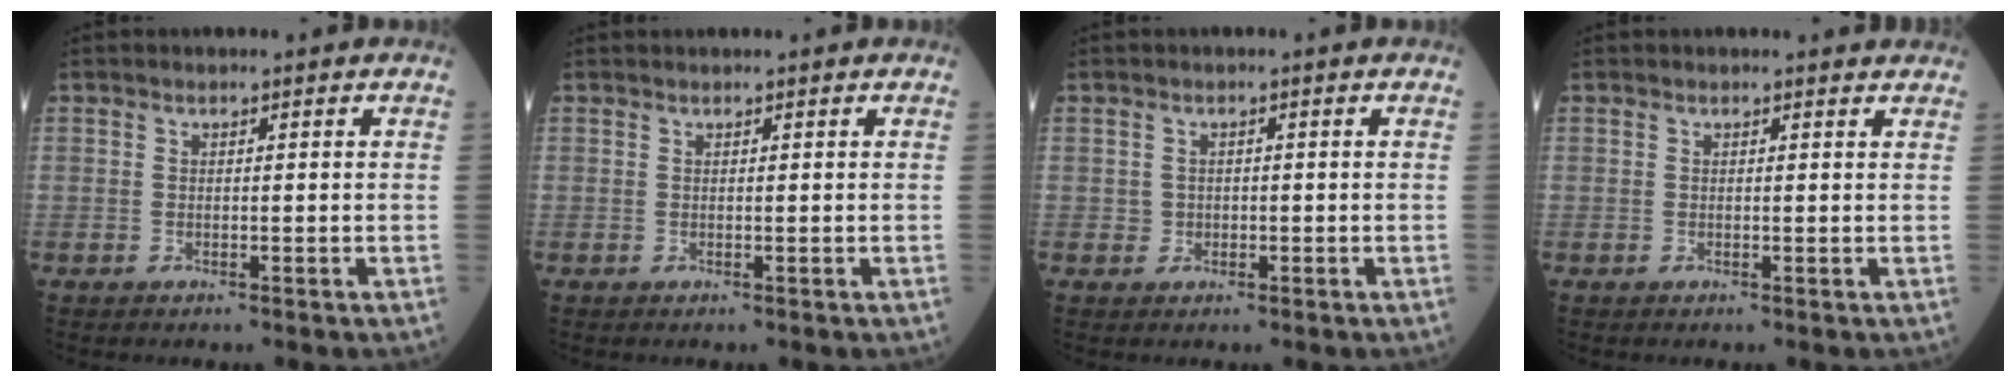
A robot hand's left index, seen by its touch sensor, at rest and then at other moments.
{"total": 0.8, "force": [0.8, -0.1, 0.2], "torque": [-0.004, 0.016, 0.019]}
{"total": 1.1, "force": [-0.2, 1.1, 0.1], "torque": [0.000, 0.003, -0.001]}
{"total": 1.8, "force": [1.8, 0.1, 0.0], "torque": [-0.007, -0.001, 0.011]}